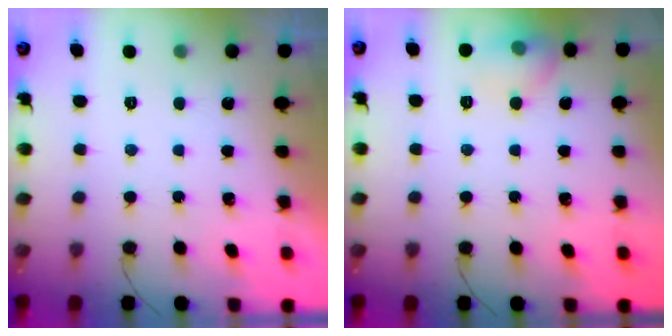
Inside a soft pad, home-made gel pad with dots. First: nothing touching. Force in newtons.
{"total": 9.6, "press": 7.7, "slide": 5.6}